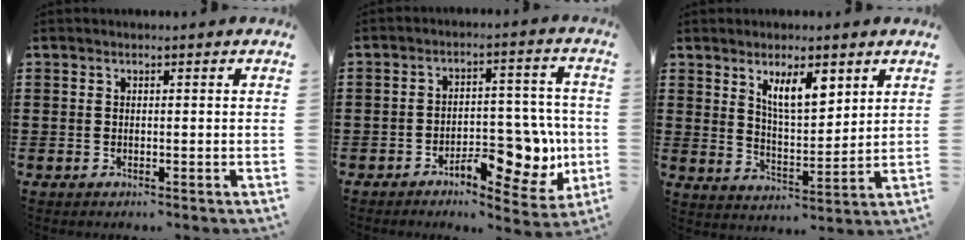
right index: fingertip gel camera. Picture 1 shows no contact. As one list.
[{"total": 9.9, "force": [-3.9, 5.4, 7.3], "torque": [-0.080, 0.008, -0.060]}, {"total": 7.2, "force": [4.1, 2.6, 5.3], "torque": [-0.099, -0.005, 0.068]}]